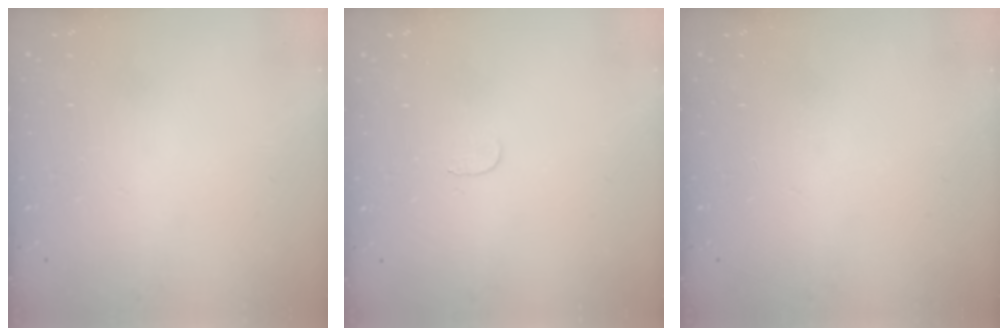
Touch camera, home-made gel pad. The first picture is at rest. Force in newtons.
{"total": 3.0, "press": 3.0, "slide": 0.3}
{"total": 0.0}